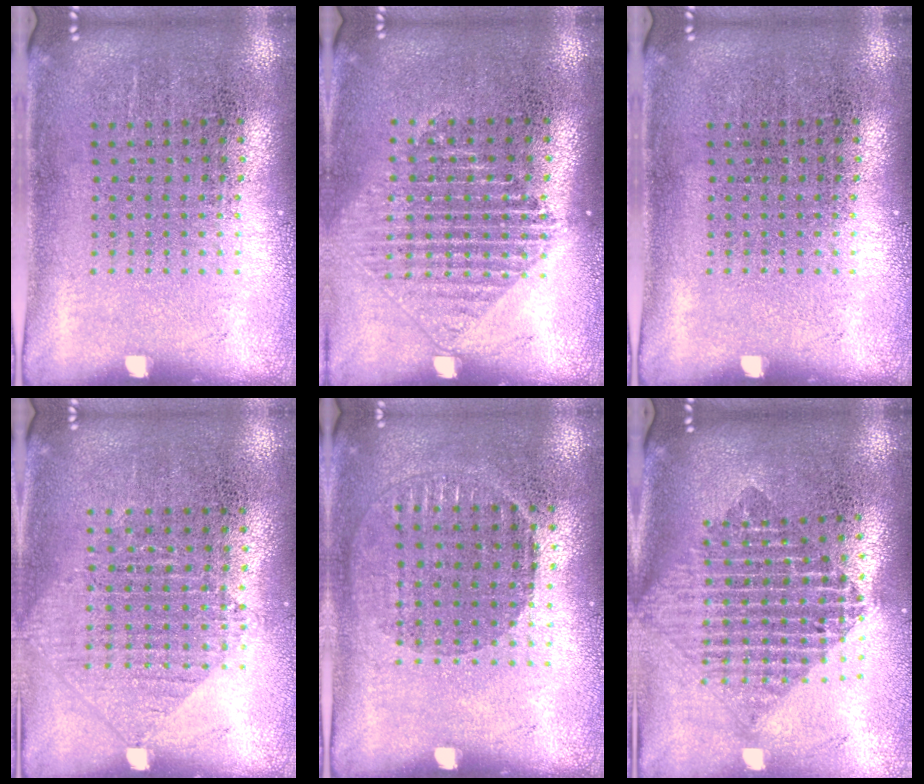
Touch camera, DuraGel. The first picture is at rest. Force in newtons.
{"total": 1.2, "press": 1.2, "slide": 0.4}
{"total": 0.0}
{"total": 0.9, "press": 0.9, "slide": 0.2}
{"total": 0.9, "press": 0.8, "slide": 0.4}
{"total": 2.0, "press": 1.7, "slide": 1.1}